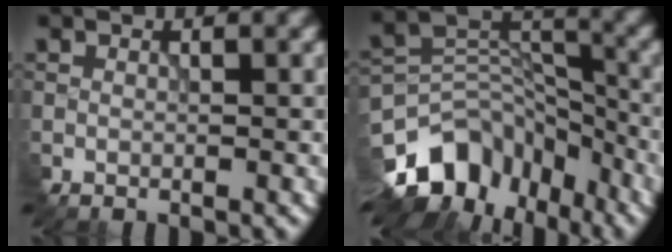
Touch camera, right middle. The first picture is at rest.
{"total": 10.8, "force": [-7.3, 6.7, 4.3], "torque": [-0.068, 0.019, -0.131]}